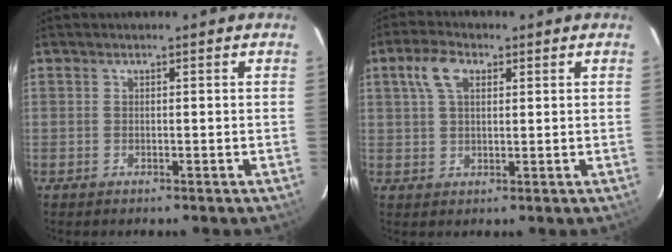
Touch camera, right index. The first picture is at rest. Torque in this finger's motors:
{"motor_torque": [0.20, -0.02, 0.13, 0.06]}